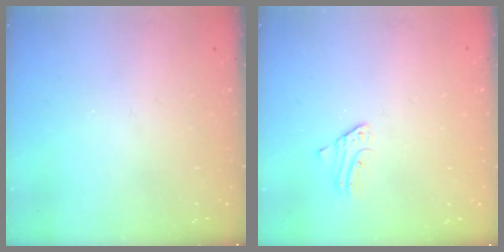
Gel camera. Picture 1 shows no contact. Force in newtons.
{"total": 2.3, "press": 2.3, "slide": 0.2}